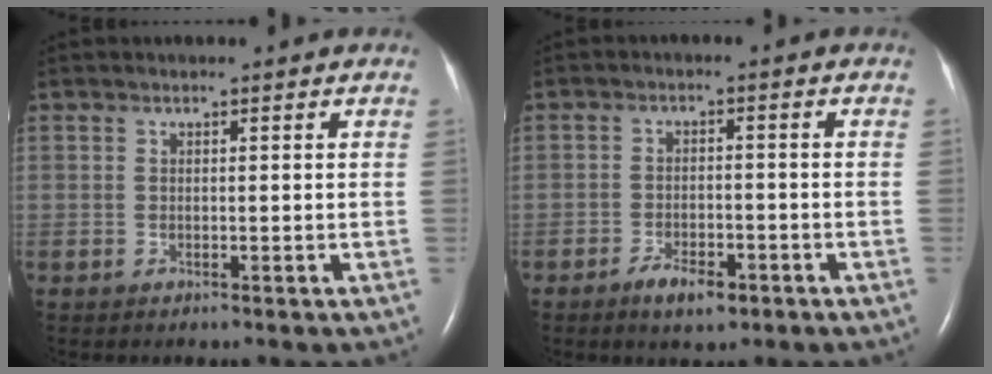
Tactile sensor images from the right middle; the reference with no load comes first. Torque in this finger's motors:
{"motor_torque": [0.61, -0.44, 0.08, 0.04]}